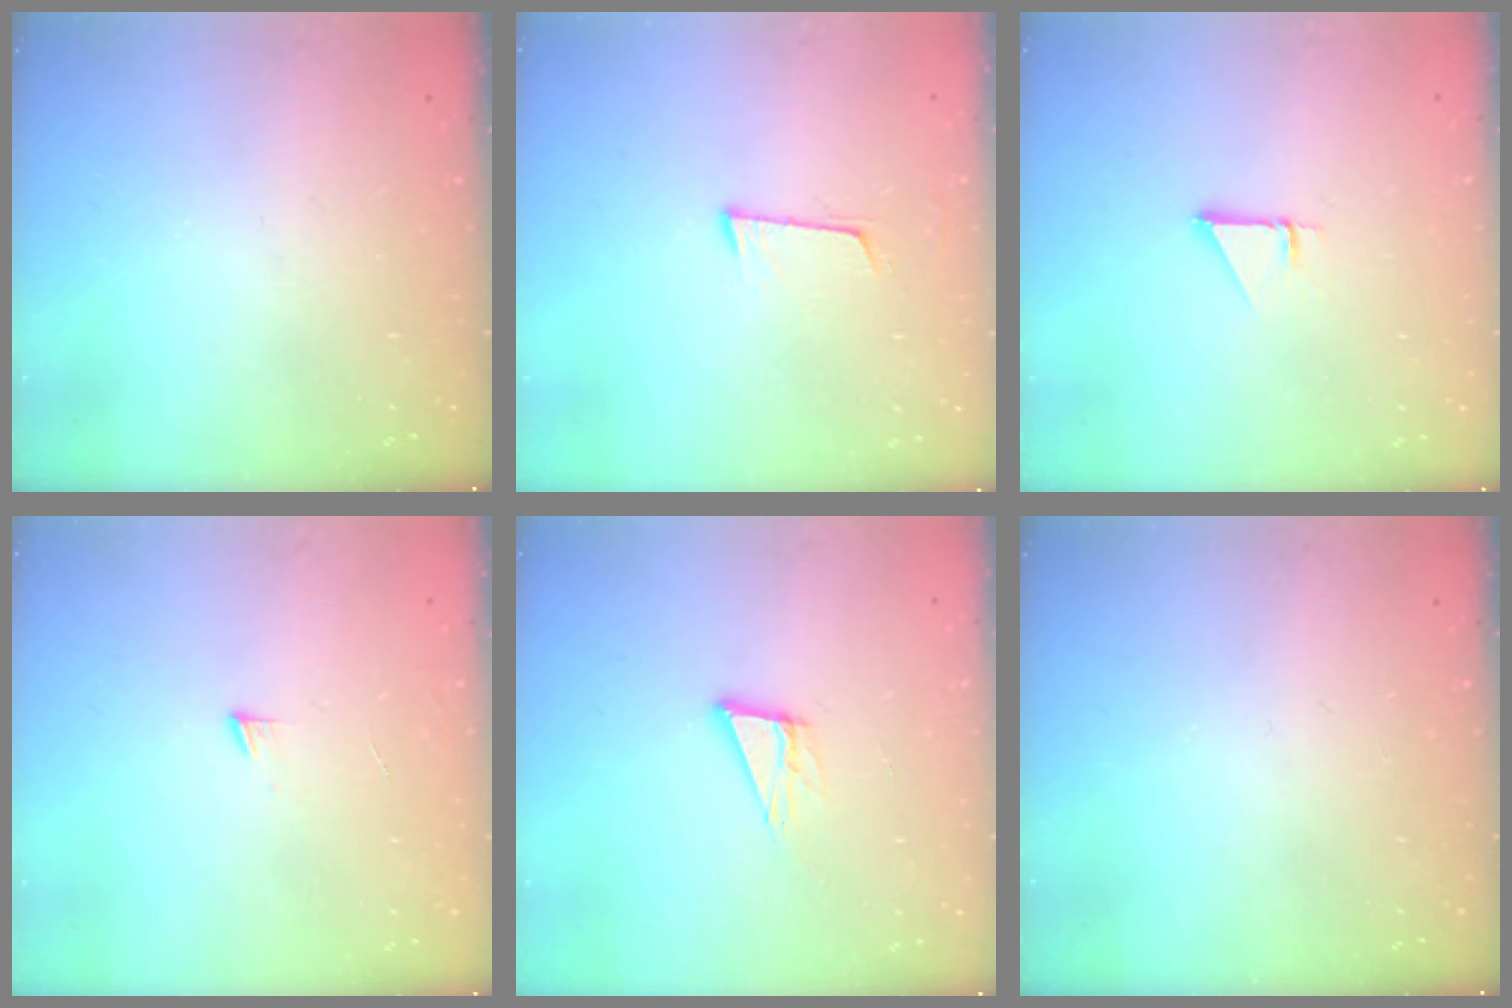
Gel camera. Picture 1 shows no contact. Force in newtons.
{"total": 5.8, "press": 5.5, "slide": 1.9}
{"total": 1.0, "press": 1.0, "slide": 0.1}
{"total": 4.0, "press": 3.9, "slide": 0.4}
{"total": 10.3, "press": 9.7, "slide": 3.3}
{"total": 0.0}